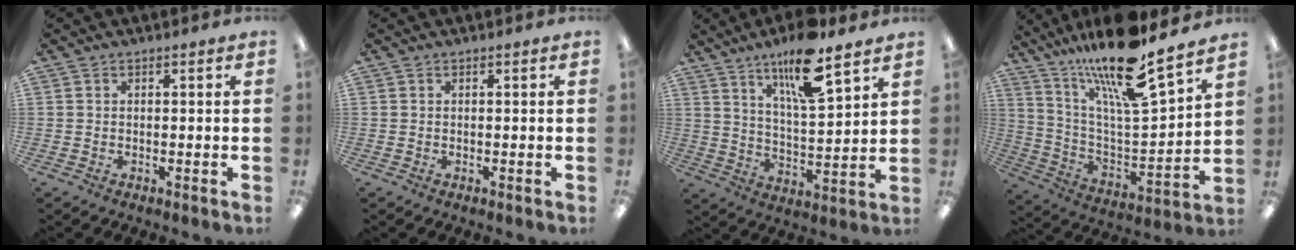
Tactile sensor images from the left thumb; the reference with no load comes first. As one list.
[{"total": 0.0}, {"total": 14.6, "force": [10.8, 3.1, 9.4], "torque": [-0.161, -0.059, 0.177]}, {"total": 20.2, "force": [16.4, 3.0, 11.4], "torque": [-0.211, -0.113, 0.272]}]